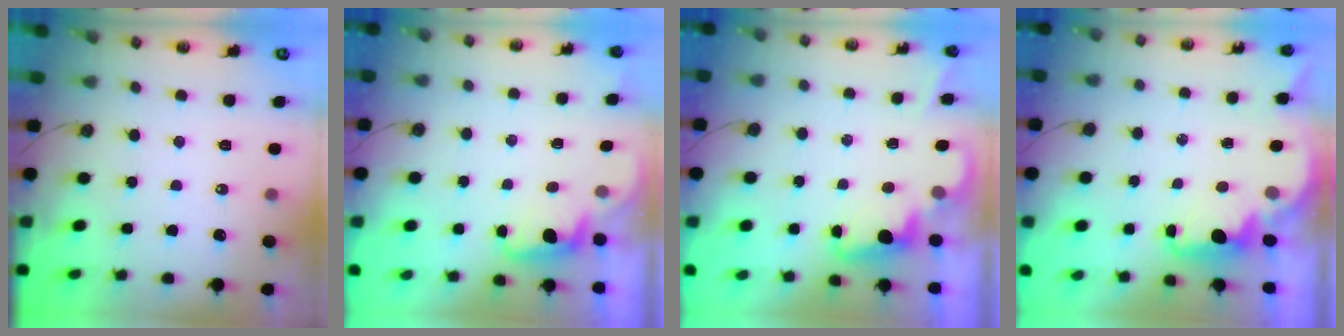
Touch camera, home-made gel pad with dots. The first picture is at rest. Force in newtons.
{"total": 1.9, "press": 1.7, "slide": 0.9}
{"total": 2.4, "press": 2.4, "slide": 0.5}
{"total": 2.5, "press": 2.4, "slide": 0.8}